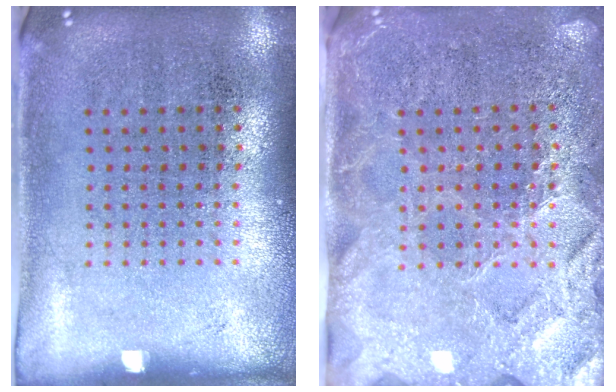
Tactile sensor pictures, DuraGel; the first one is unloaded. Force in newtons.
{"total": 3.6, "press": 3.3, "slide": 1.4}